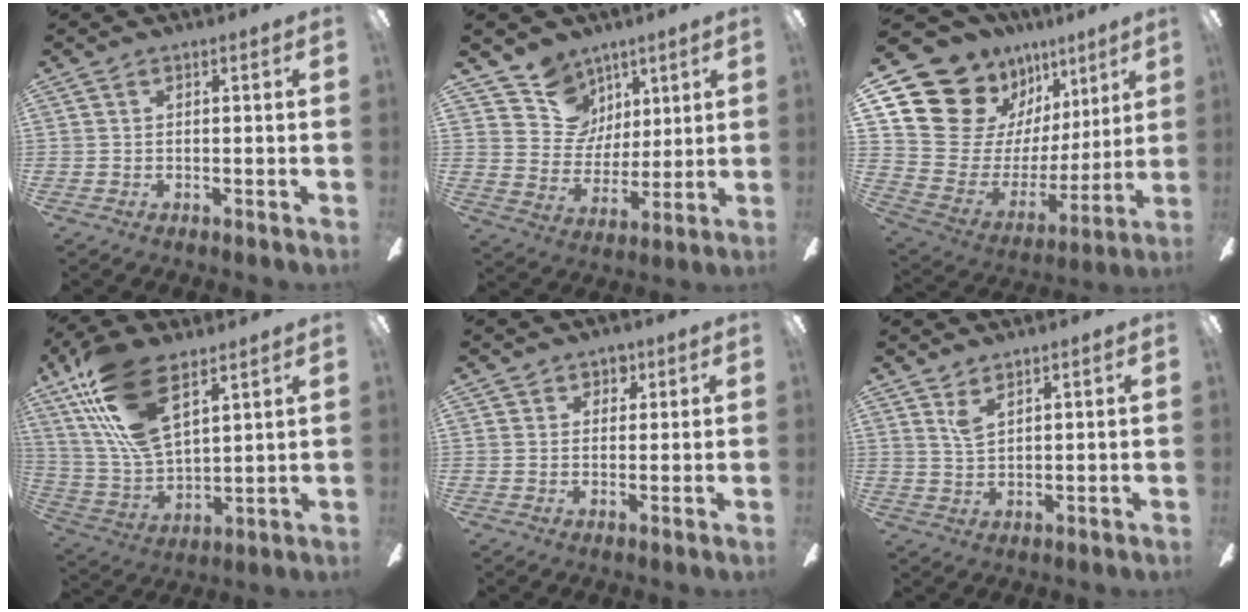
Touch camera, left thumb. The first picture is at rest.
{"total": 11.9, "force": [7.2, 9.3, 1.7], "torque": [-0.037, -0.057, 0.143]}
{"total": 16.5, "force": [11.3, 10.9, 4.9], "torque": [-0.111, -0.083, 0.230]}
{"total": 19.6, "force": [11.3, 8.8, 13.4], "torque": [-0.295, -0.045, 0.200]}
{"total": 3.3, "force": [2.0, 2.5, 0.5], "torque": [0.005, -0.005, 0.032]}
{"total": 3.6, "force": [2.6, 1.3, 2.1], "torque": [-0.050, 0.000, 0.047]}